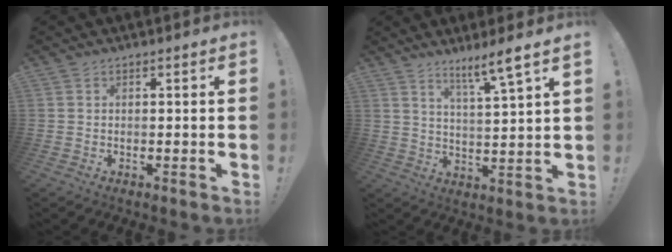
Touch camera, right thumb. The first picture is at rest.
{"total": 7.6, "force": [5.5, -0.8, 5.1], "torque": [-0.072, -0.043, 0.084]}